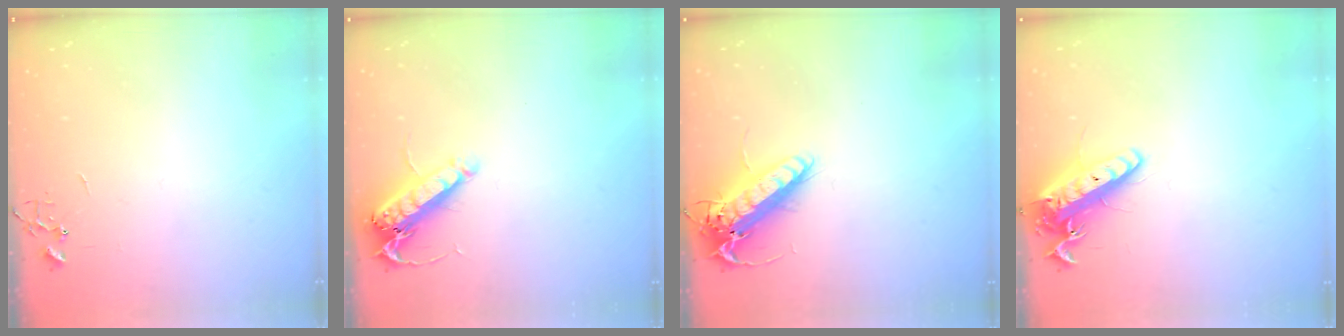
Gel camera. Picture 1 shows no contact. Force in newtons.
{"total": 14.4, "press": 14.2, "slide": 2.0}
{"total": 17.8, "press": 17.5, "slide": 3.4}
{"total": 16.0, "press": 15.7, "slide": 3.1}